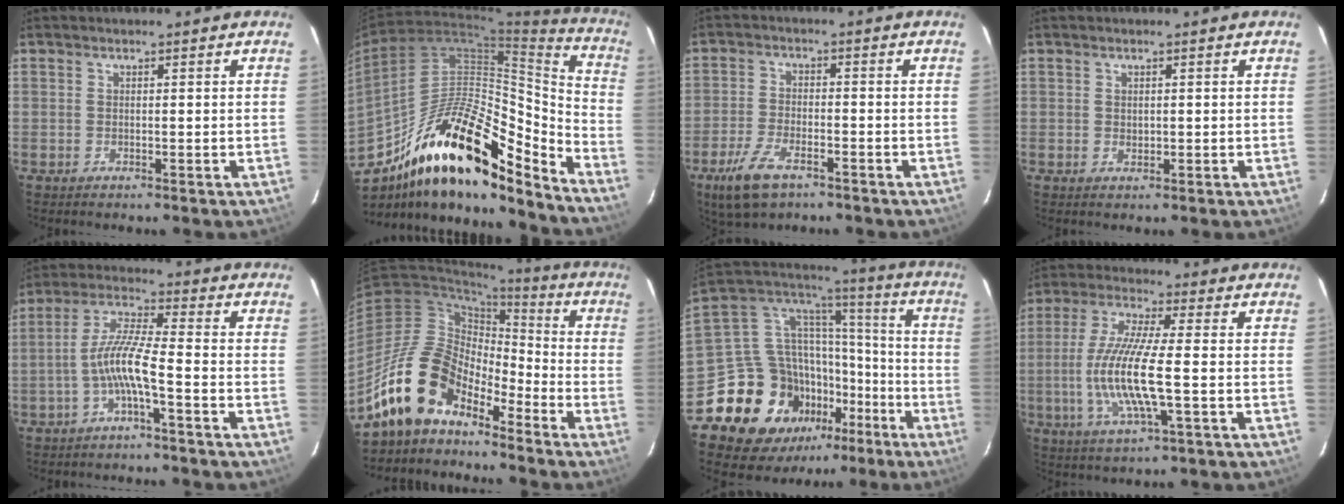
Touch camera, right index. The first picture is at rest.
{"total": 23.8, "force": [-16.1, 7.8, 15.6], "torque": [-0.251, 0.005, -0.273]}
{"total": 9.0, "force": [-5.7, 4.0, 5.8], "torque": [-0.144, -0.016, -0.109]}
{"total": 0.8, "force": [0.3, 0.7, 0.4], "torque": [-0.003, 0.003, 0.007]}
{"total": 7.3, "force": [-3.1, 0.2, 6.6], "torque": [-0.149, 0.013, -0.059]}
{"total": 14.5, "force": [-11.1, 6.6, 6.6], "torque": [-0.121, 0.016, -0.217]}
{"total": 21.2, "force": [-11.7, 15.8, 7.9], "torque": [-0.176, 0.068, -0.173]}
{"total": 13.3, "force": [-2.2, 1.7, 13.0], "torque": [-0.264, -0.008, -0.041]}